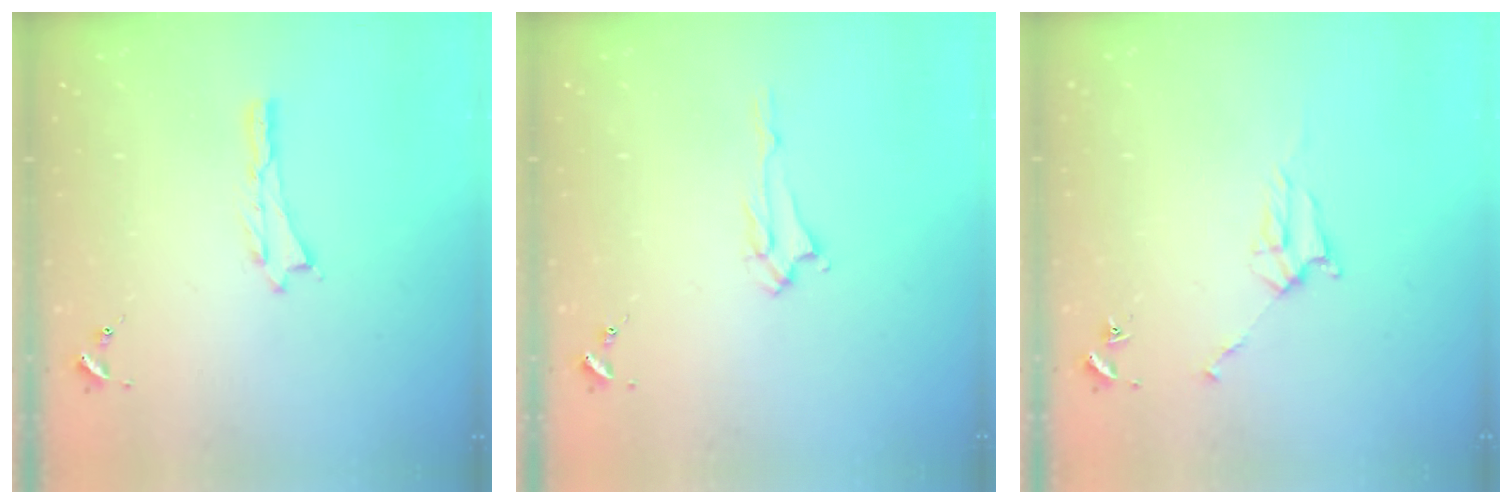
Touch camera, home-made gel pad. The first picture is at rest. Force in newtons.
{"total": 1.4, "press": 1.4, "slide": 0.3}
{"total": 3.7, "press": 3.6, "slide": 0.5}